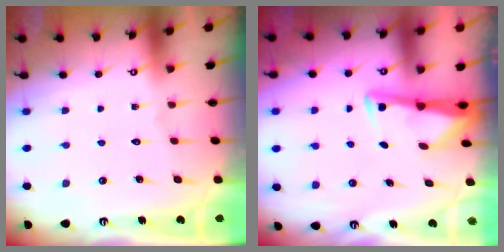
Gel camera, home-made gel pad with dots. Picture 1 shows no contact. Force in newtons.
{"total": 3.0, "press": 2.9, "slide": 0.4}